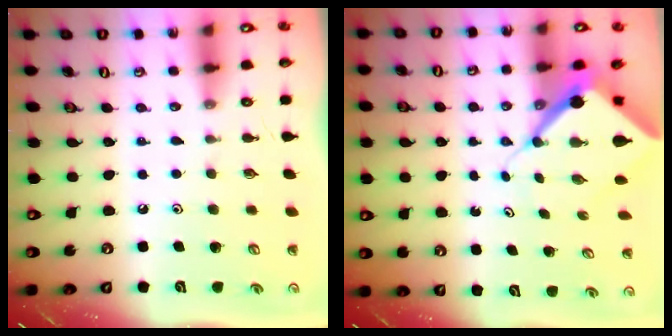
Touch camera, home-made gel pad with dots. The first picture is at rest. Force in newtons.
{"total": 7.9, "press": 7.9, "slide": 0.7}